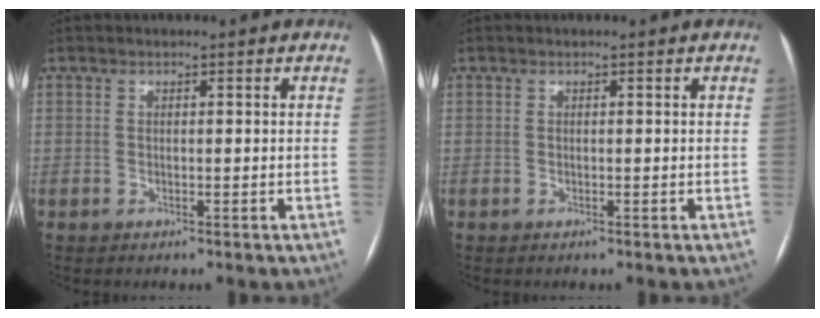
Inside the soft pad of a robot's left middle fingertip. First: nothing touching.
{"total": 0.0}